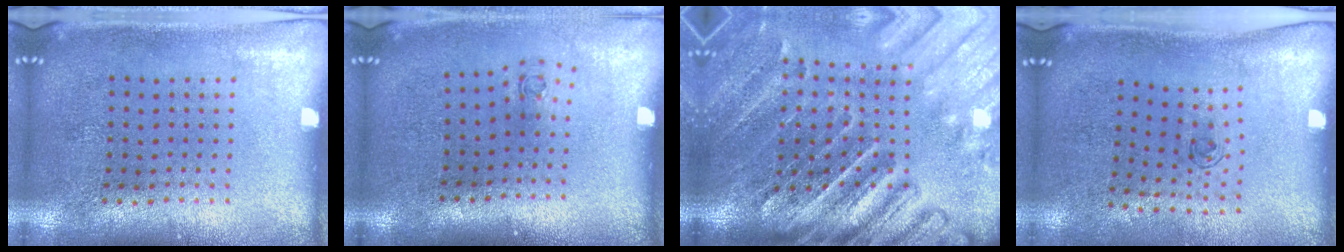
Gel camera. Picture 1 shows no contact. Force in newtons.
{"total": 0.7, "press": 0.3, "slide": 0.6}
{"total": 4.3, "press": 3.6, "slide": 2.5}
{"total": 0.7, "press": 0.2, "slide": 0.6}